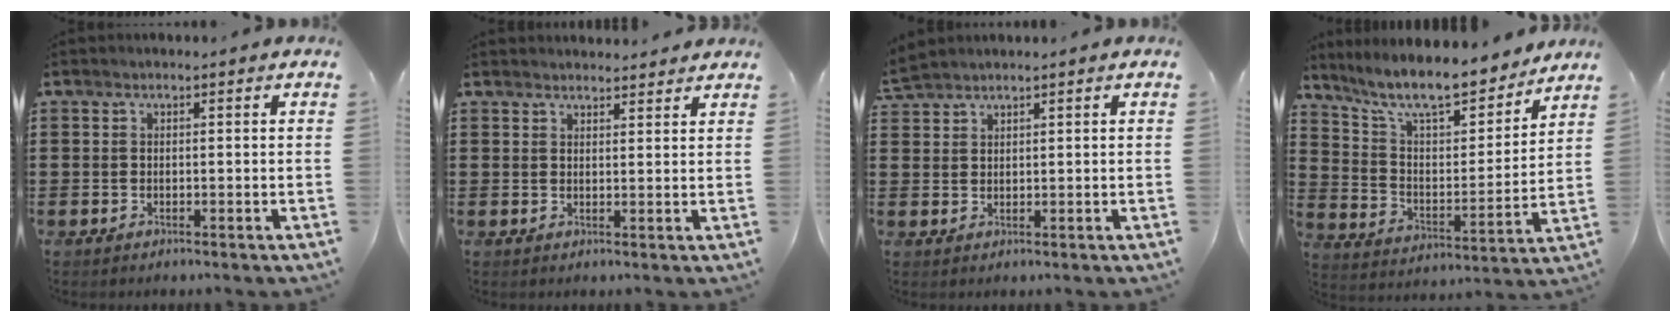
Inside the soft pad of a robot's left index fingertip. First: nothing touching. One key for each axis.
{"total": 2.2, "fx": 2.2, "fy": 0.1, "fz": 0.0, "tx": -0.005, "ty": -0.003, "tz": 0.043}
{"total": 2.1, "fx": 2.1, "fy": 0.0, "fz": 0.2, "tx": -0.010, "ty": 0.000, "tz": 0.042}
{"total": 11.0, "fx": 9.5, "fy": 1.6, "fz": 5.2, "tx": -0.130, "ty": -0.057, "tz": 0.163}